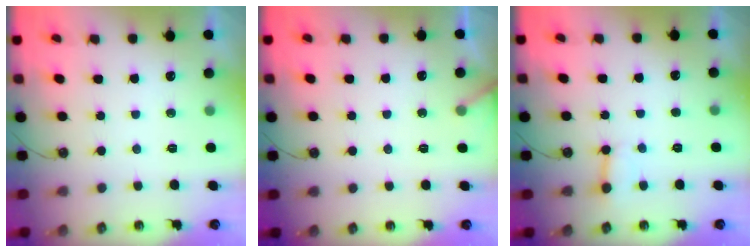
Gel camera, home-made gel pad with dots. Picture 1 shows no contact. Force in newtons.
{"total": 2.7, "press": 2.7, "slide": 0.2}
{"total": 3.2, "press": 3.2, "slide": 0.6}